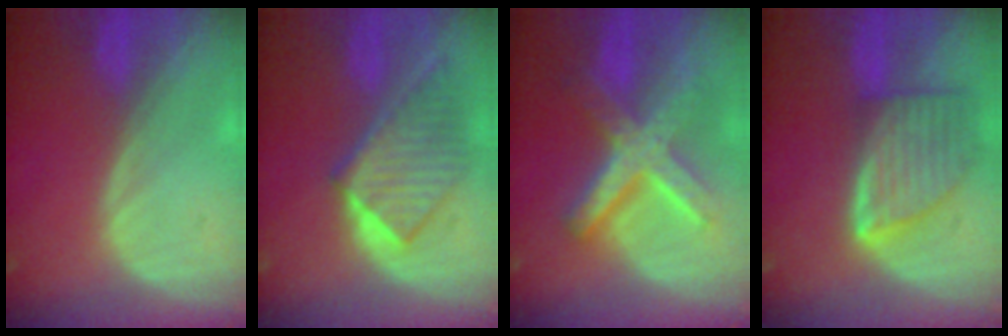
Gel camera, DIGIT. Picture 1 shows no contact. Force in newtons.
{"total": 7.2, "press": 7.2, "slide": 0.5}
{"total": 9.0, "press": 9.0, "slide": 0.6}
{"total": 8.0, "press": 7.2, "slide": 3.6}